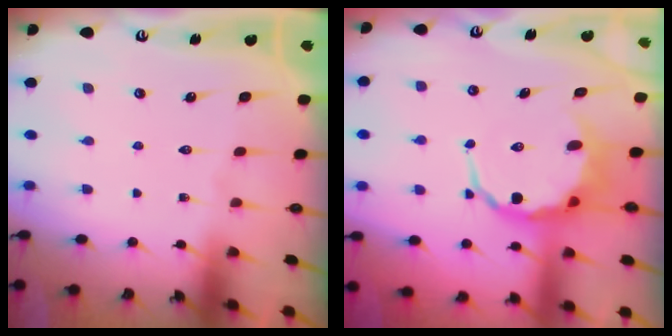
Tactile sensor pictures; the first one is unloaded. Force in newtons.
{"total": 7.2, "press": 6.9, "slide": 1.7}